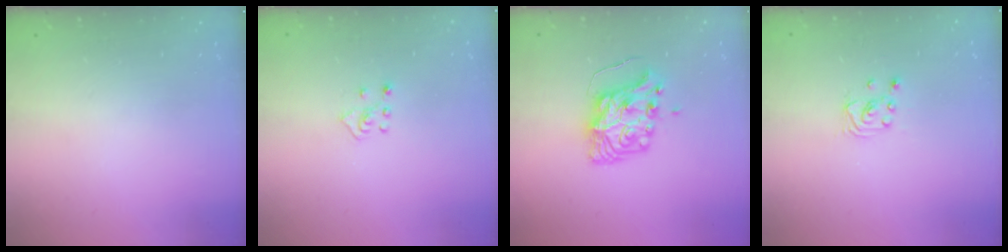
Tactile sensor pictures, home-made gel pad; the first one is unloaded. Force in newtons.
{"total": 2.3, "press": 2.3, "slide": 0.5}
{"total": 8.9, "press": 8.9, "slide": 0.3}
{"total": 1.7, "press": 1.6, "slide": 0.1}